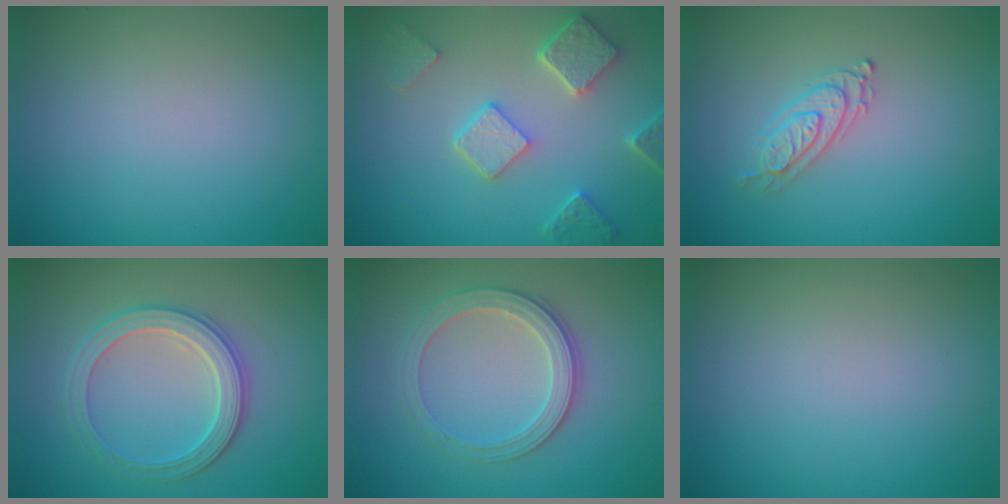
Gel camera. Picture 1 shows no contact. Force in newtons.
{"total": 4.9, "press": 3.9, "slide": 3.0}
{"total": 2.2, "press": 2.0, "slide": 0.8}
{"total": 3.4, "press": 3.4, "slide": 0.7}
{"total": 3.3, "press": 3.1, "slide": 1.2}
{"total": 0.0}